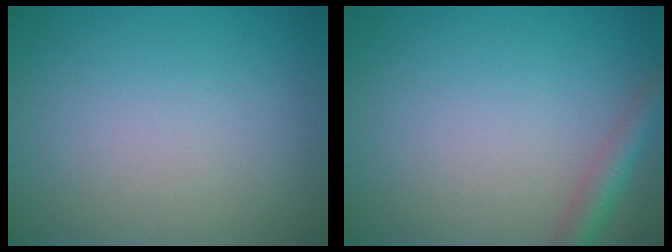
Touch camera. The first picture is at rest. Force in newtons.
{"total": 2.6, "press": 2.6, "slide": 0.1}